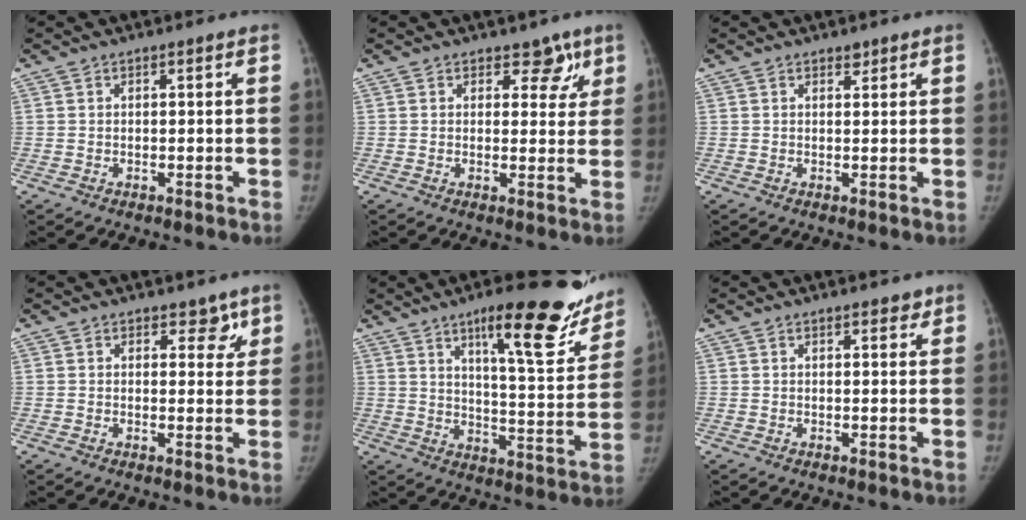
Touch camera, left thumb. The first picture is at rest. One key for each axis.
{"total": 4.6, "fx": 2.9, "fy": 3.0, "fz": 1.9, "tx": 0.016, "ty": -0.012, "tz": 0.034}
{"total": 1.2, "fx": 1.0, "fy": 0.6, "fz": 0.3, "tx": 0.003, "ty": -0.007, "tz": 0.013}
{"total": 3.6, "fx": 2.4, "fy": 2.2, "fz": 1.6, "tx": 0.012, "ty": -0.012, "tz": 0.031}
{"total": 20.6, "fx": 13.7, "fy": 5.1, "fz": 14.6, "tx": -0.156, "ty": -0.075, "tz": 0.196}
{"total": 2.3, "fx": 1.8, "fy": 1.0, "fz": 1.0, "tx": 0.000, "ty": -0.008, "tz": 0.020}